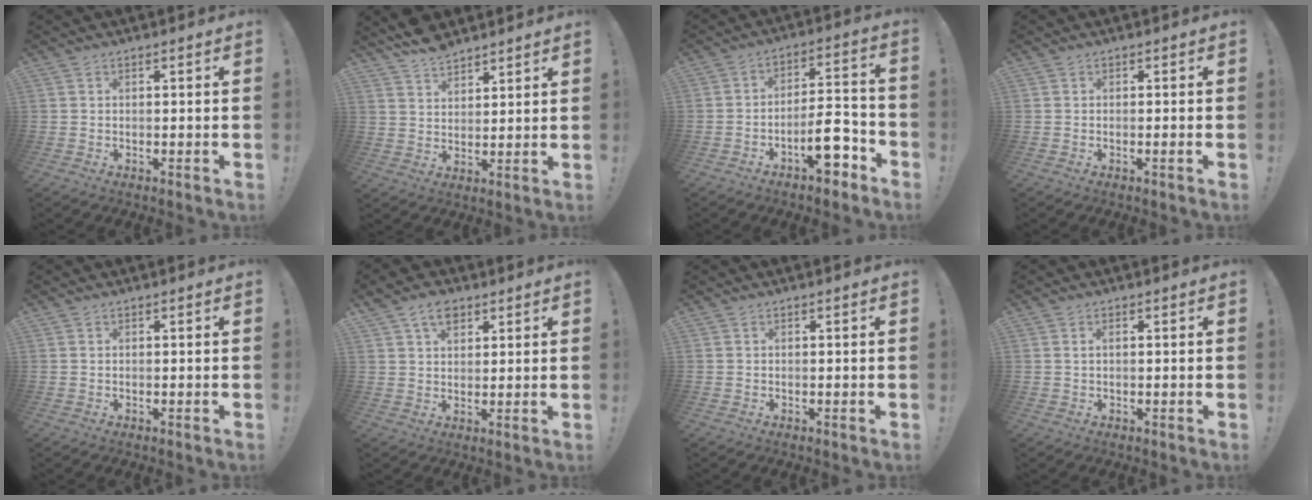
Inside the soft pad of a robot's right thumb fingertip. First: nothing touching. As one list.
[{"total": 8.3, "force": [6.9, 4.3, 1.6], "torque": [-0.035, -0.051, 0.135]}, {"total": 11.3, "force": [-6.4, 4.8, 8.0], "torque": [-0.106, 0.048, -0.104]}, {"total": 1.1, "force": [-0.2, -0.2, 1.0], "torque": [-0.017, -0.001, -0.003]}, {"total": 0.0}, {"total": 7.4, "force": [4.4, 4.6, 3.8], "torque": [-0.056, -0.012, 0.081]}, {"total": 0.0}, {"total": 1.0, "force": [0.6, 0.3, 0.8], "torque": [-0.017, 0.002, 0.010]}]